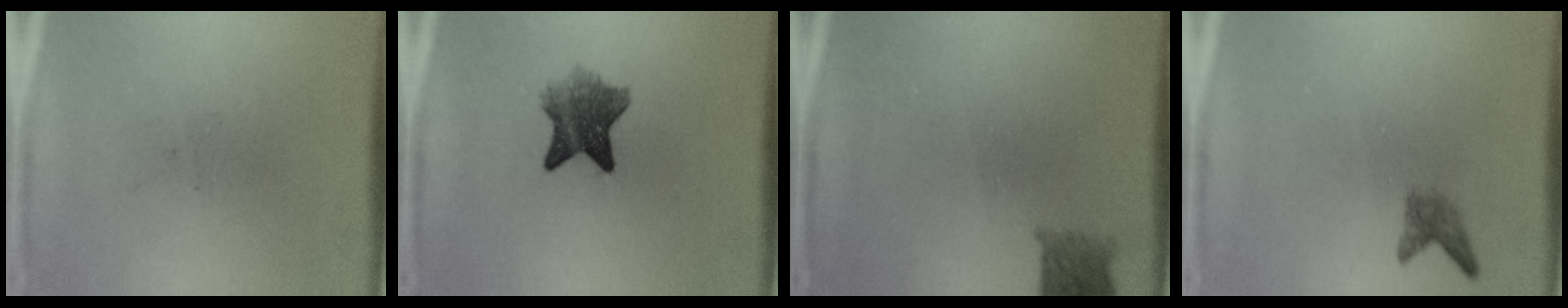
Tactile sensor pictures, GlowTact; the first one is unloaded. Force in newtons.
{"total": 6.5}
{"total": 2.8}
{"total": 1.8}